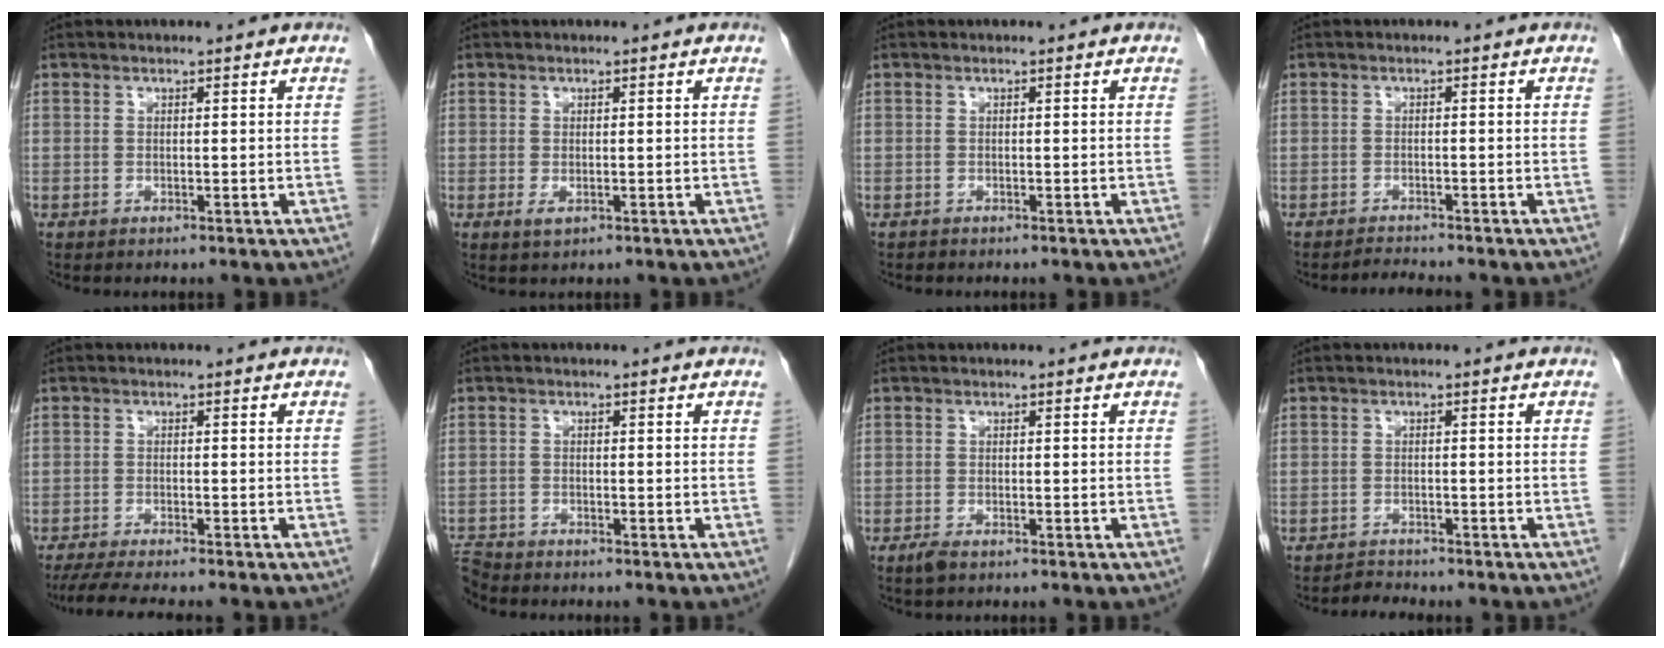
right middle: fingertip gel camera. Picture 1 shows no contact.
{"total": 1.2, "force": [-0.3, 0.6, 1.0], "torque": [-0.019, -0.003, -0.003]}
{"total": 0.0}
{"total": 1.7, "force": [-1.7, -0.5, 0.0], "torque": [-0.010, -0.013, -0.026]}
{"total": 6.7, "force": [-5.7, -0.1, 3.5], "torque": [-0.052, -0.018, -0.092]}
{"total": 3.2, "force": [-3.2, 0.2, -0.1], "torque": [0.004, -0.014, -0.062]}
{"total": 1.4, "force": [-1.0, 0.4, 0.9], "torque": [-0.024, -0.003, -0.017]}
{"total": 1.6, "force": [-1.5, -0.1, -0.4], "torque": [0.003, -0.011, -0.024]}